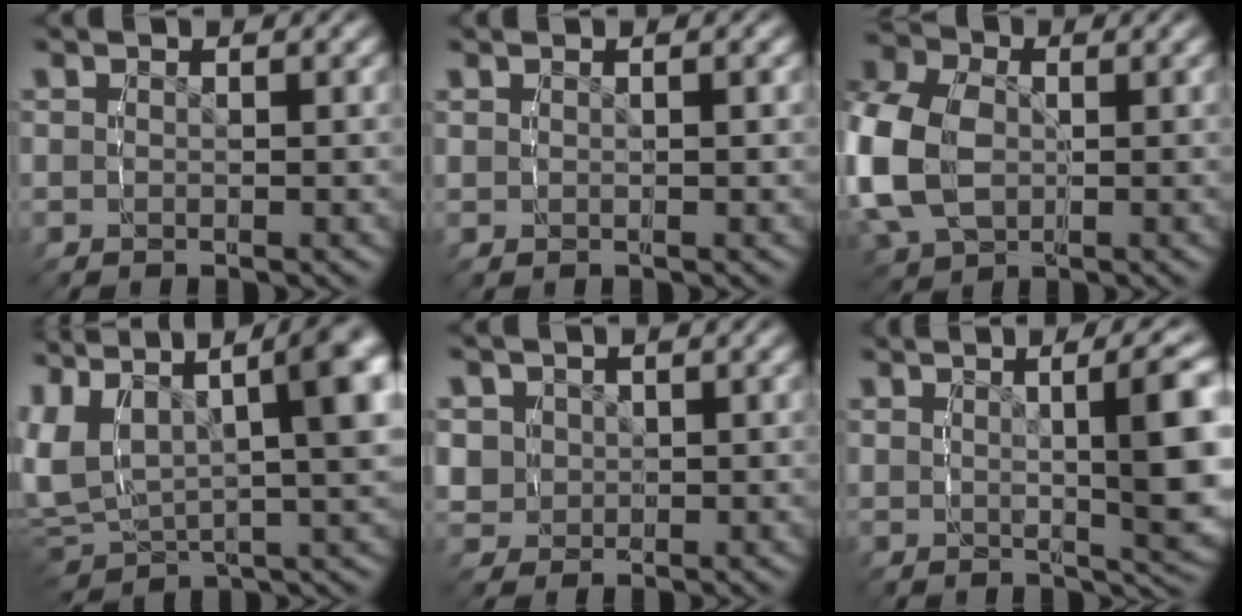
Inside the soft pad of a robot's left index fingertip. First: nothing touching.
{"total": 0.6, "force": [0.4, -0.3, 0.4], "torque": [-0.004, -0.001, 0.013]}
{"total": 8.0, "force": [0.0, 6.5, 4.7], "torque": [-0.137, -0.023, 0.013]}
{"total": 16.3, "force": [3.7, 11.9, 10.6], "torque": [-0.201, -0.002, 0.050]}
{"total": 4.8, "force": [0.5, 4.5, 1.7], "torque": [-0.051, -0.019, 0.020]}
{"total": 9.0, "force": [2.8, 2.7, 8.1], "torque": [-0.090, 0.016, 0.045]}